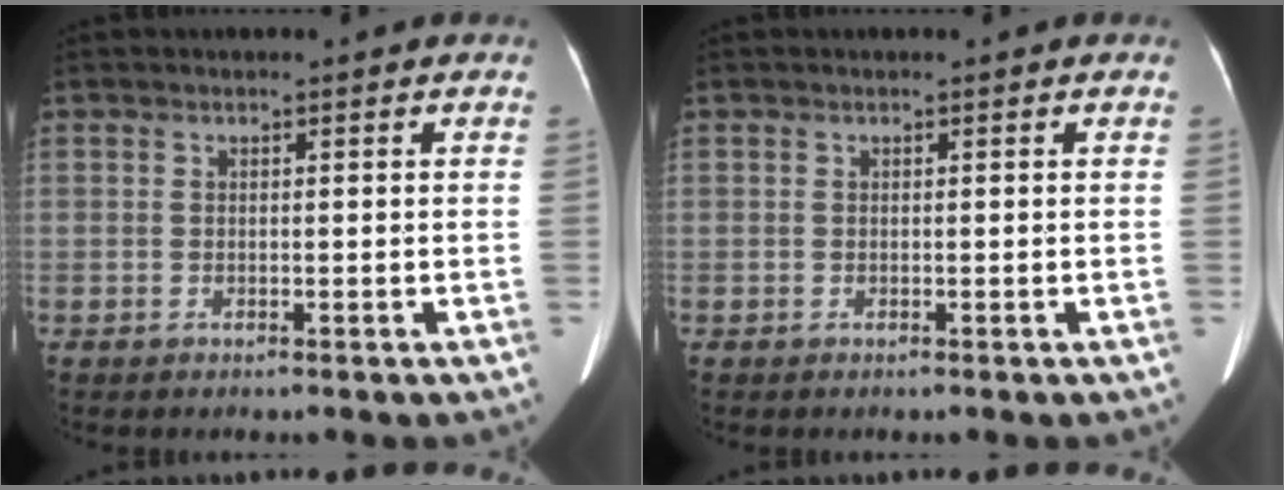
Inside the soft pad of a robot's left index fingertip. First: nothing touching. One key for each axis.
{"total": 0.0}